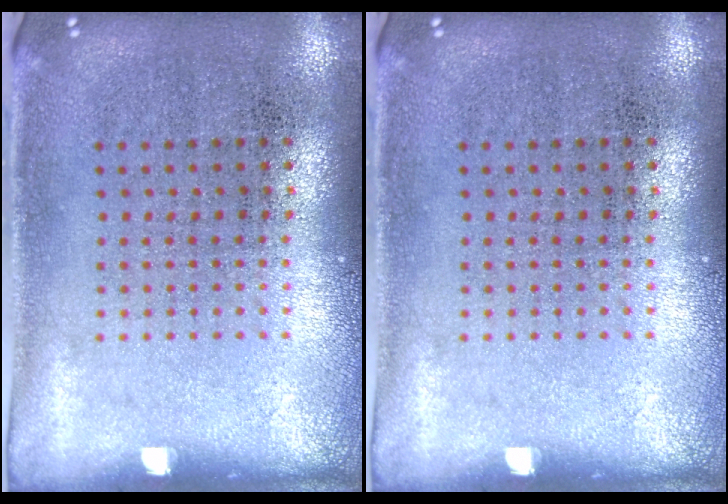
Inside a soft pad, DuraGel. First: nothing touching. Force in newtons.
{"total": 0.0}